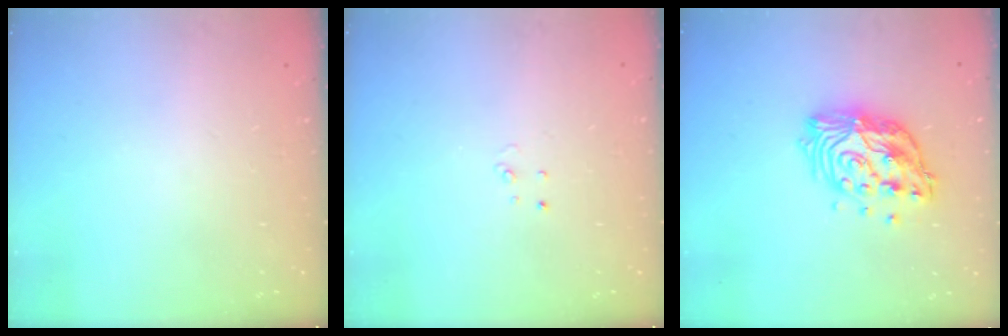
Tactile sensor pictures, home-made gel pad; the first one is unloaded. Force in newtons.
{"total": 2.6, "press": 2.6, "slide": 0.2}
{"total": 16.8, "press": 16.7, "slide": 1.5}